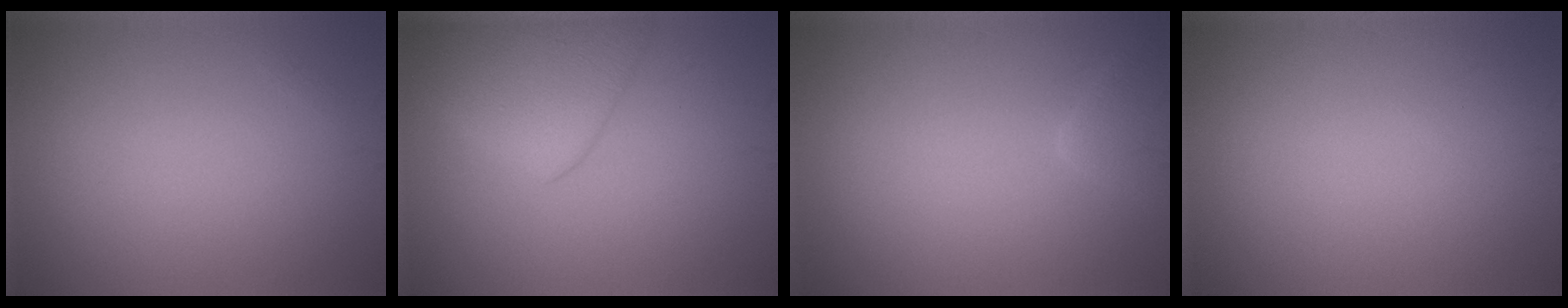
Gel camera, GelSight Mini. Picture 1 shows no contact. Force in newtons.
{"total": 5.2, "press": 5.2, "slide": 0.2}
{"total": 2.3, "press": 2.3, "slide": 0.2}
{"total": 0.0}